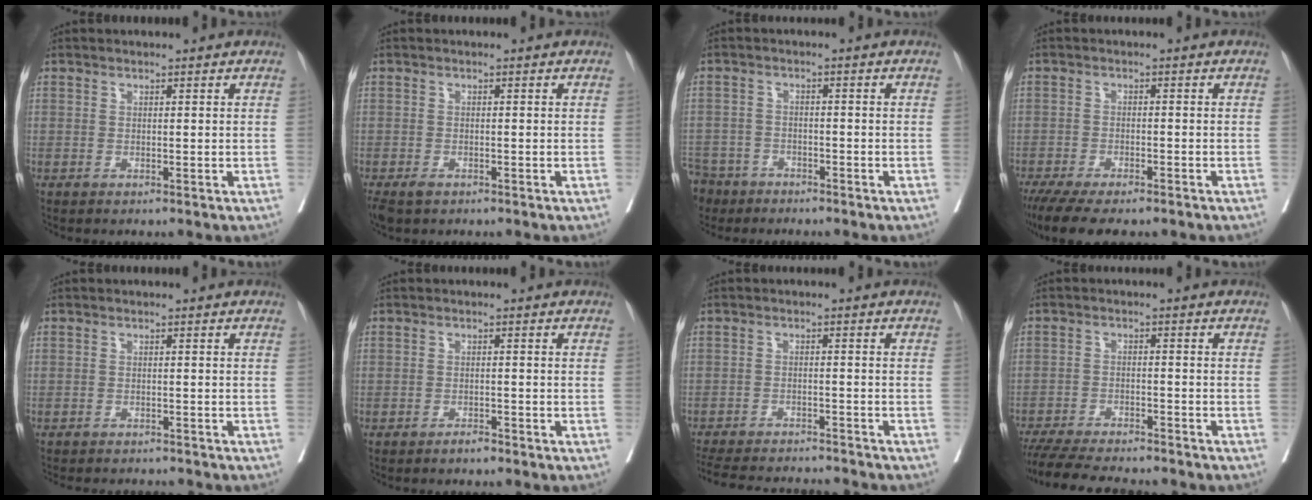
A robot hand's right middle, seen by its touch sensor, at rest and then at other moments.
{"total": 3.0, "force": [-2.1, 1.4, 1.6], "torque": [-0.032, -0.008, -0.033]}
{"total": 9.1, "force": [-7.0, 5.5, 1.9], "torque": [-0.064, -0.008, -0.122]}
{"total": 10.9, "force": [-8.8, 2.6, 5.9], "torque": [-0.087, -0.011, -0.130]}
{"total": 7.1, "force": [-6.6, 1.5, 2.0], "torque": [-0.021, -0.005, -0.085]}
{"total": 1.3, "force": [-1.1, 0.2, 0.5], "torque": [-0.010, 0.001, -0.017]}
{"total": 14.0, "force": [-13.3, 1.7, 4.3], "torque": [-0.081, -0.007, -0.187]}
{"total": 13.2, "force": [-11.8, 1.7, 5.6], "torque": [-0.086, -0.019, -0.174]}